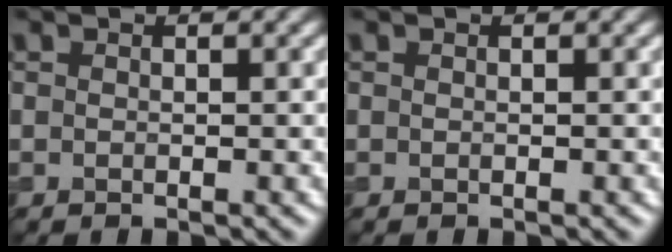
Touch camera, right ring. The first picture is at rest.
{"total": 0.0}